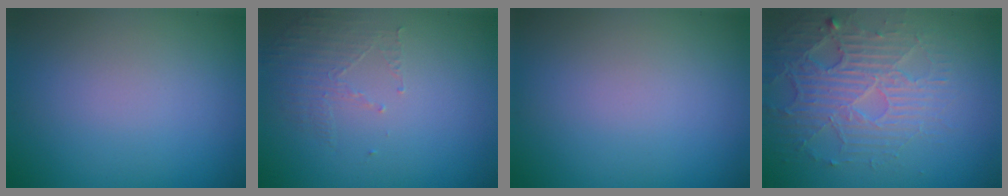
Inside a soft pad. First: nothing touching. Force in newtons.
{"total": 1.6, "press": 0.7, "slide": 1.4}
{"total": 0.0}
{"total": 4.4, "press": 3.9, "slide": 2.0}